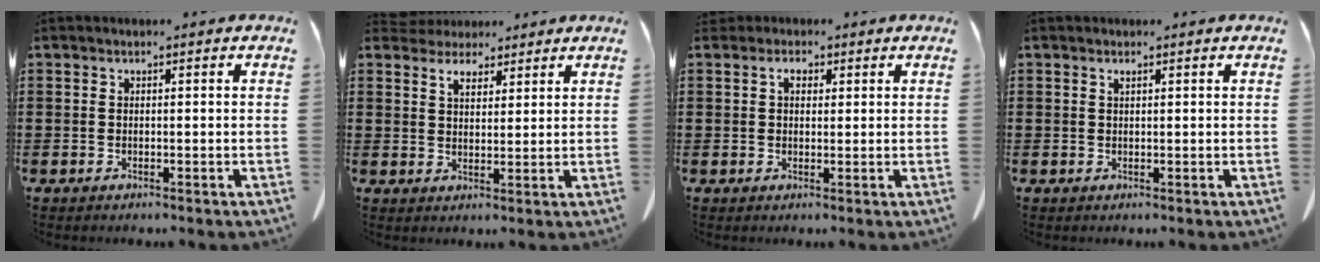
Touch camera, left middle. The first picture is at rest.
{"total": 3.5, "force": [2.9, 1.7, 1.1], "torque": [-0.032, 0.004, 0.056]}
{"total": 2.1, "force": [1.1, 1.3, 1.3], "torque": [-0.022, 0.002, 0.018]}
{"total": 0.6, "force": [0.4, 0.1, 0.3], "torque": [-0.009, -0.002, 0.010]}